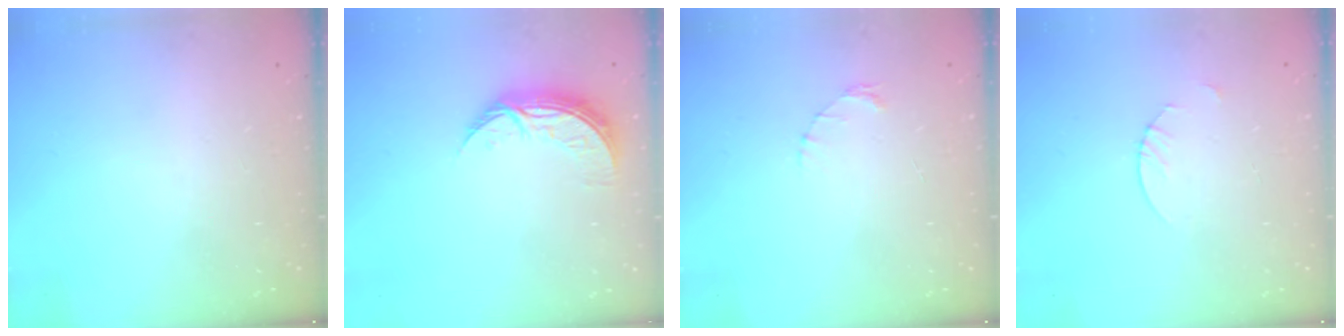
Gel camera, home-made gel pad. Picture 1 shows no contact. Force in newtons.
{"total": 8.5, "press": 8.5, "slide": 0.3}
{"total": 1.6, "press": 1.5, "slide": 0.3}
{"total": 1.8, "press": 1.8, "slide": 0.2}